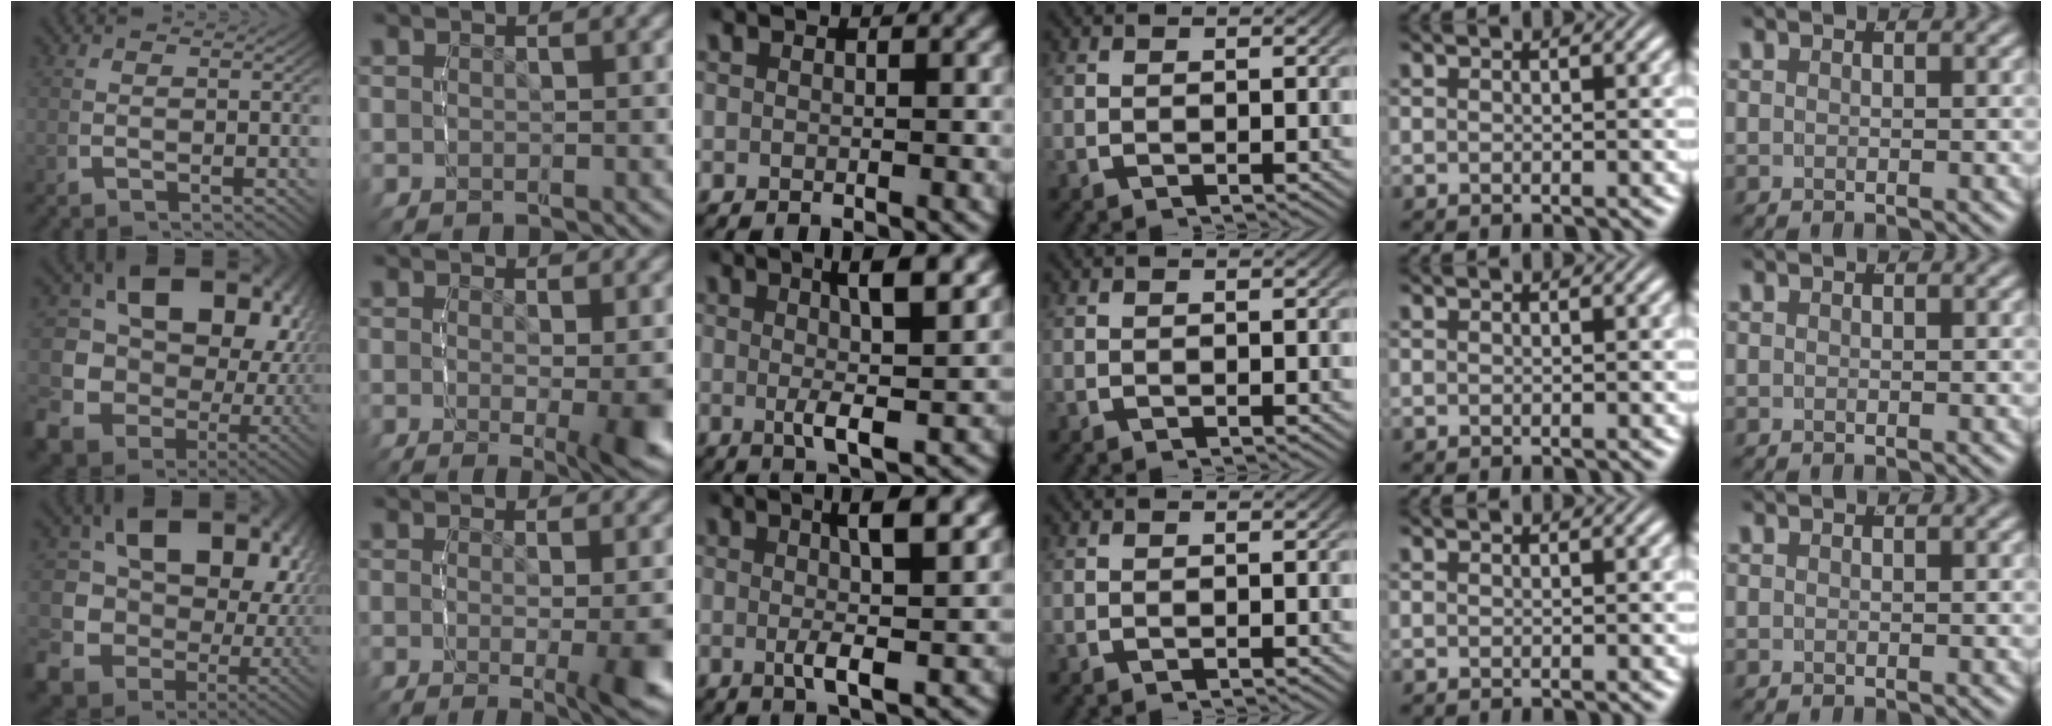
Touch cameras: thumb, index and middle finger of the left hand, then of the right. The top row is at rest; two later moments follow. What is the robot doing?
{"motion": "lift_and_place", "object": "lipstick"}